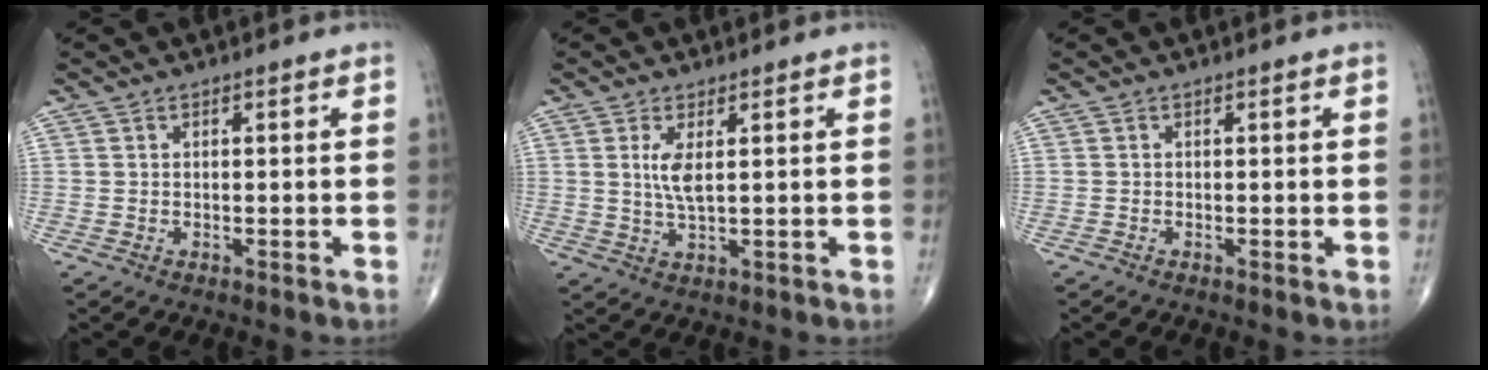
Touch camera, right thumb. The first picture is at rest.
{"total": 4.1, "force": [1.1, 1.1, 3.8], "torque": [-0.084, -0.012, 0.026]}
{"total": 0.0}